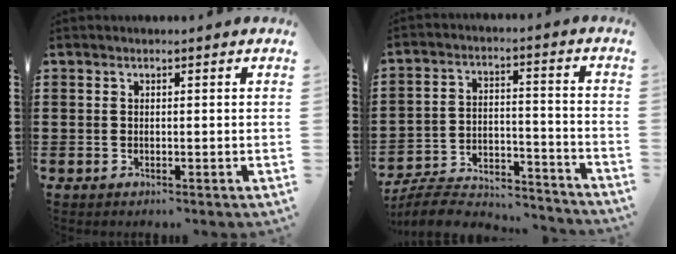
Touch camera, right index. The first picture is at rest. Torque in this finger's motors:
{"motor_torque": [-2.14, 0.00, -1.05, -0.16]}